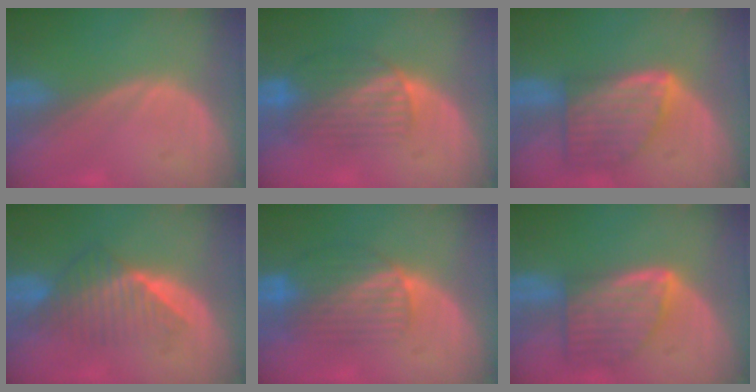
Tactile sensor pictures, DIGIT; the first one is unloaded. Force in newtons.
{"total": 6.7, "press": 6.6, "slide": 1.2}
{"total": 8.2, "press": 7.4, "slide": 3.5}
{"total": 6.7, "press": 6.4, "slide": 2.1}
{"total": 7.4, "press": 7.2, "slide": 1.7}
{"total": 8.0, "press": 7.1, "slide": 3.6}